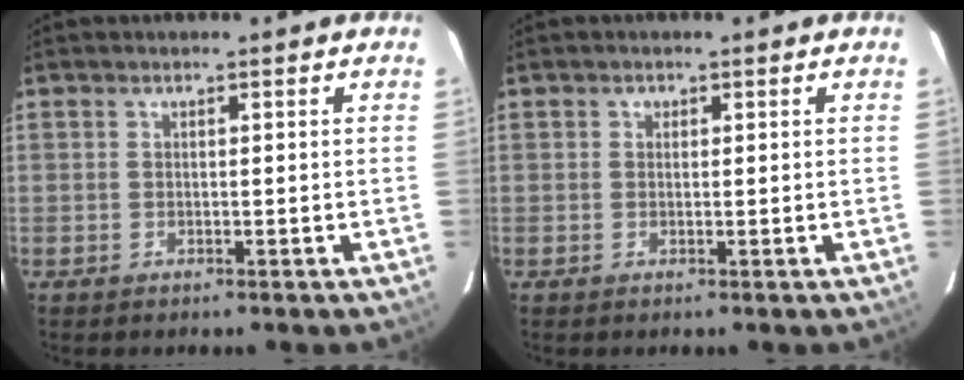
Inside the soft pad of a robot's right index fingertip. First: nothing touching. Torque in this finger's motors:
{"motor_torque": [0.01, 0.00, 0.00, 0.01]}